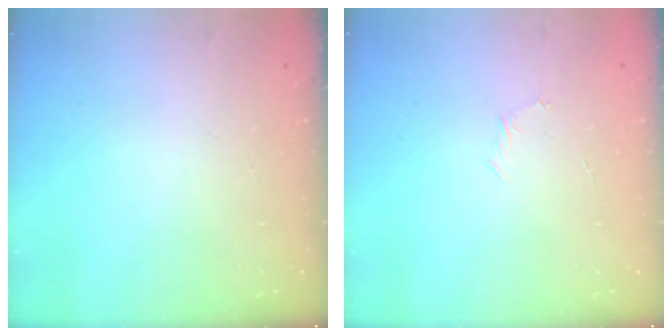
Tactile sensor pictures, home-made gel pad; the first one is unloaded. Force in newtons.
{"total": 3.6, "press": 3.5, "slide": 1.0}